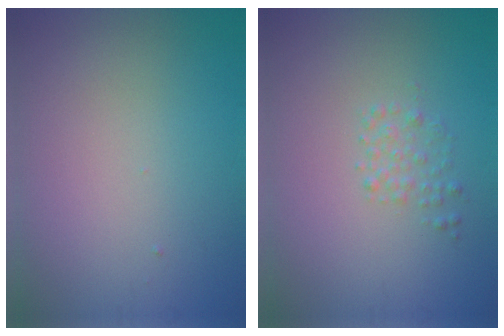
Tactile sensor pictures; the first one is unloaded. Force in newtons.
{"total": 1.4, "press": 1.4, "slide": 0.1}